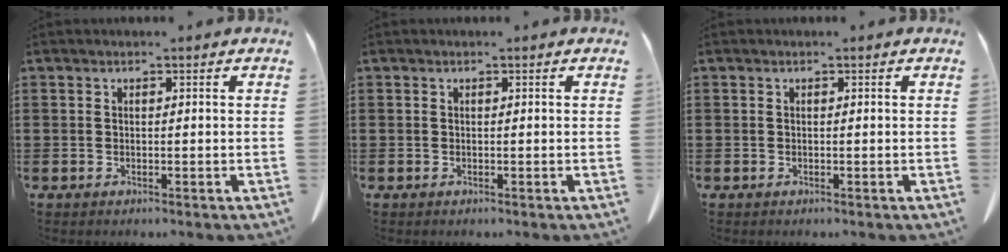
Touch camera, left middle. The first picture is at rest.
{"total": 0.0}
{"total": 0.0}